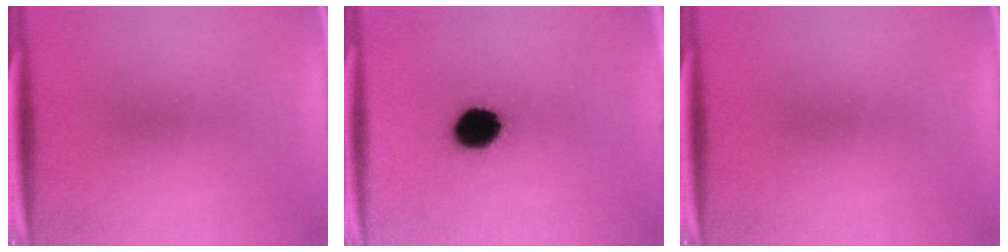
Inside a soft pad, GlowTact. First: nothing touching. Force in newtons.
{"total": 11.0}
{"total": 0.0}